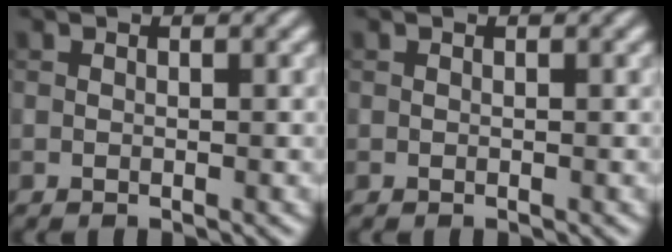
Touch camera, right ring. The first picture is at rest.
{"total": 0.0}